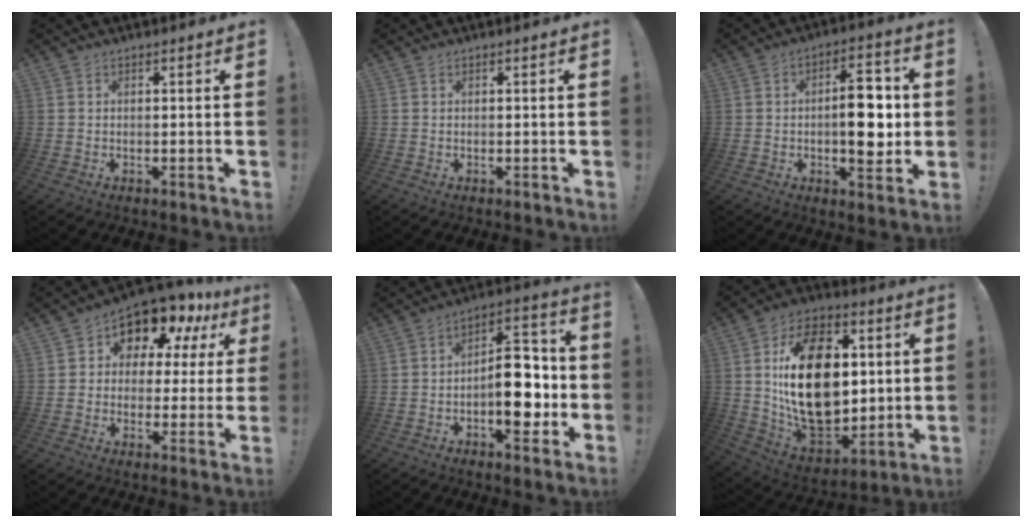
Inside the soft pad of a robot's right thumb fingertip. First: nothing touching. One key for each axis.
{"total": 0.0}
{"total": 12.7, "fx": -0.5, "fy": 6.3, "fz": 11.1, "tx": -0.148, "ty": 0.010, "tz": -0.011}
{"total": 9.2, "fx": 6.4, "fy": 5.4, "fz": 3.8, "tx": -0.059, "ty": -0.064, "tz": 0.112}
{"total": 15.1, "fx": -3.7, "fy": 8.3, "fz": 12.0, "tx": -0.169, "ty": 0.036, "tz": -0.058}
{"total": 27.5, "fx": 3.5, "fy": 18.4, "fz": 20.2, "tx": -0.359, "ty": -0.016, "tz": 0.075}